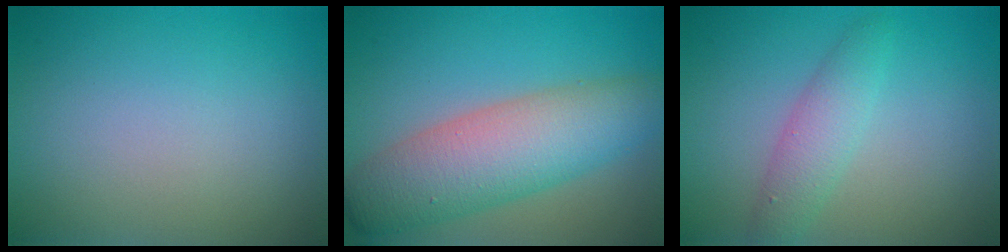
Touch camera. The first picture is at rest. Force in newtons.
{"total": 8.1, "press": 8.1, "slide": 0.3}
{"total": 2.8, "press": 2.8, "slide": 0.1}